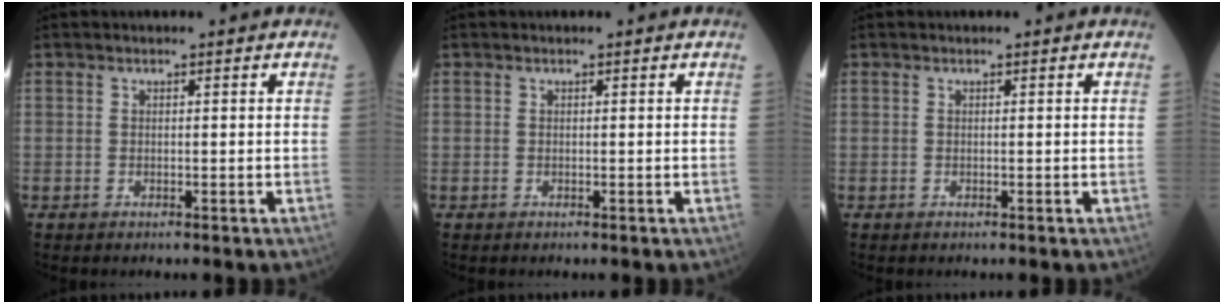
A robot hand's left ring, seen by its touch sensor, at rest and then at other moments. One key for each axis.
{"total": 0.0}
{"total": 0.0}